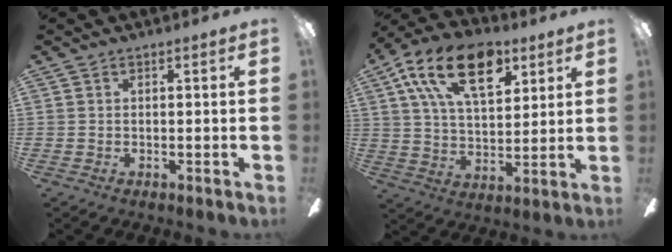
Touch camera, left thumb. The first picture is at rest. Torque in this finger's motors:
{"motor_torque": [0.18, 1.28, 2.15, -0.62, 0.45]}